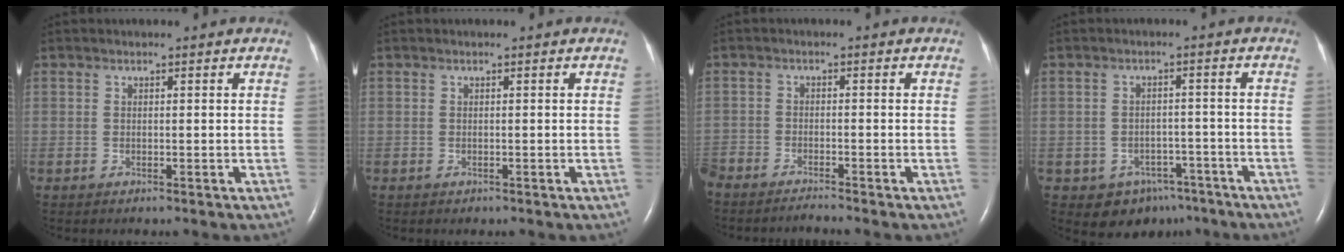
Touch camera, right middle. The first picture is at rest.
{"total": 0.0}
{"total": 4.3, "force": [-4.2, 0.0, 1.0], "torque": [-0.015, -0.013, -0.075]}
{"total": 6.6, "force": [-4.2, 4.8, 1.6], "torque": [-0.013, 0.014, -0.049]}